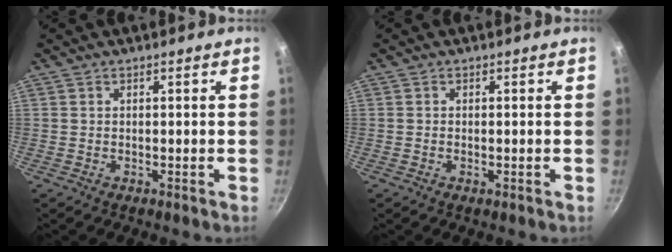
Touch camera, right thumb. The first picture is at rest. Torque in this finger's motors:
{"motor_torque": [-0.48, -0.07, -0.25, 0.02, 0.05]}